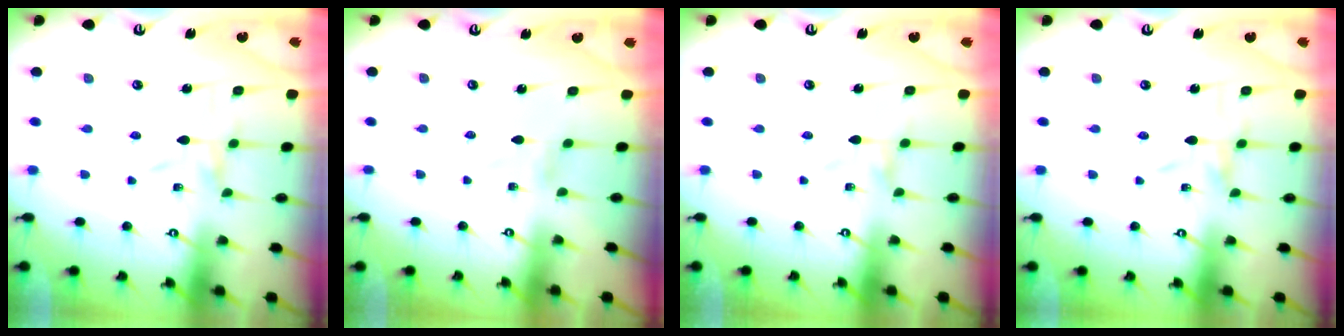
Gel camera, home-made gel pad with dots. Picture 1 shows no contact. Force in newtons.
{"total": 0.8, "press": 0.8, "slide": 0.1}
{"total": 0.0}
{"total": 0.0}